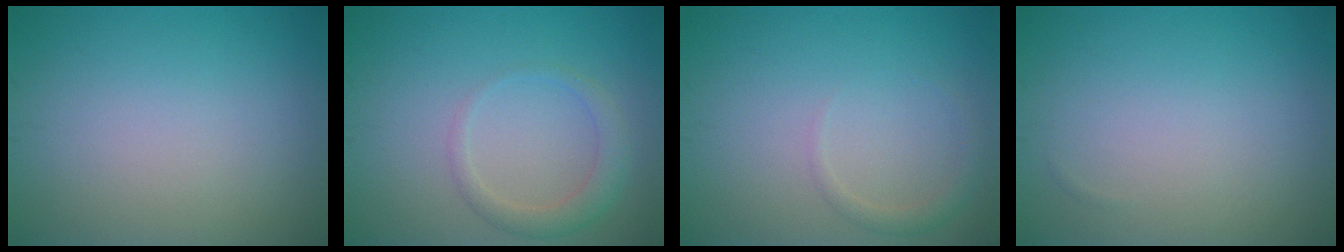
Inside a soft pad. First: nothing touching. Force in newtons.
{"total": 2.2, "press": 2.2, "slide": 0.3}
{"total": 1.3, "press": 1.3, "slide": 0.1}
{"total": 0.0}